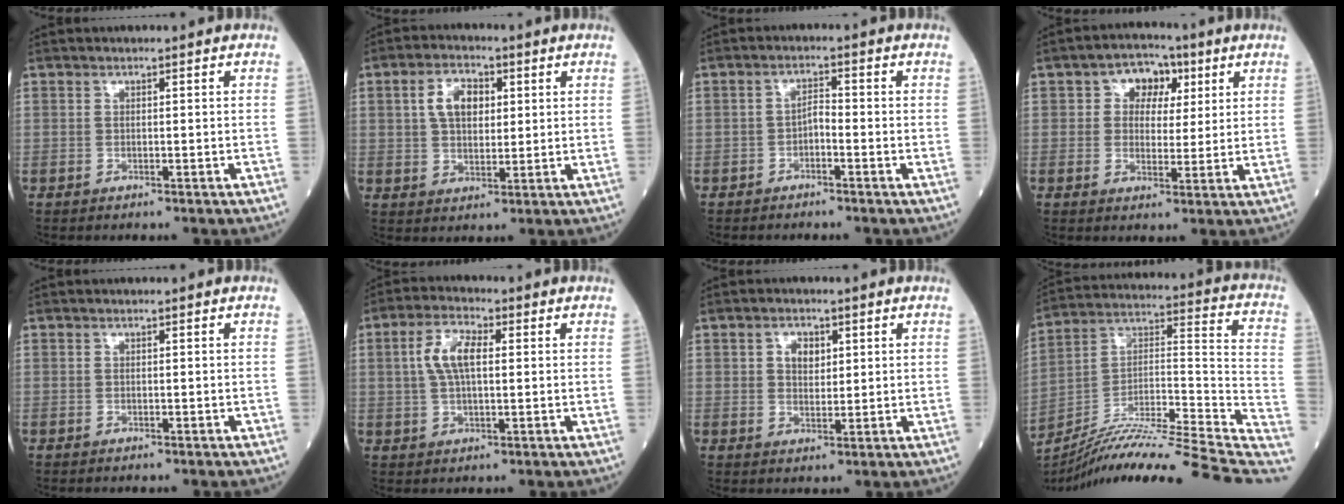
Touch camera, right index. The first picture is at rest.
{"total": 6.4, "force": [1.9, 3.7, 4.8], "torque": [-0.091, 0.015, 0.037]}
{"total": 1.9, "force": [-1.1, 0.6, 1.4], "torque": [-0.019, 0.006, -0.022]}
{"total": 6.1, "force": [2.3, 4.6, 3.4], "torque": [-0.041, 0.021, 0.034]}
{"total": 0.0}
{"total": 6.5, "force": [1.4, 2.4, 5.8], "torque": [-0.124, 0.012, 0.027]}
{"total": 3.3, "force": [1.2, 2.1, 2.2], "torque": [-0.036, 0.005, 0.022]}
{"total": 28.6, "force": [-23.9, 0.5, 15.7], "torque": [-0.192, 0.010, -0.367]}